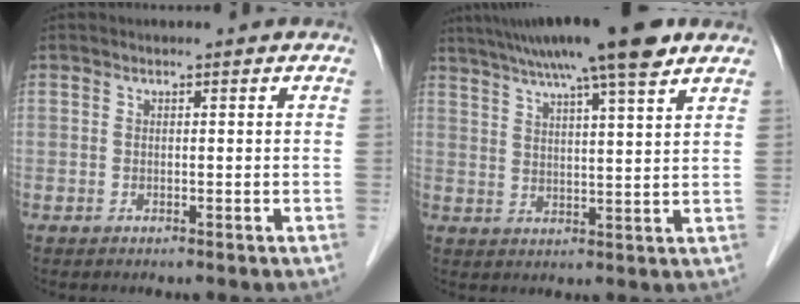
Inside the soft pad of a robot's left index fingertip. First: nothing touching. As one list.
[{"total": 15.9, "force": [12.2, 0.5, 10.2], "torque": [-0.174, 0.034, 0.178]}]